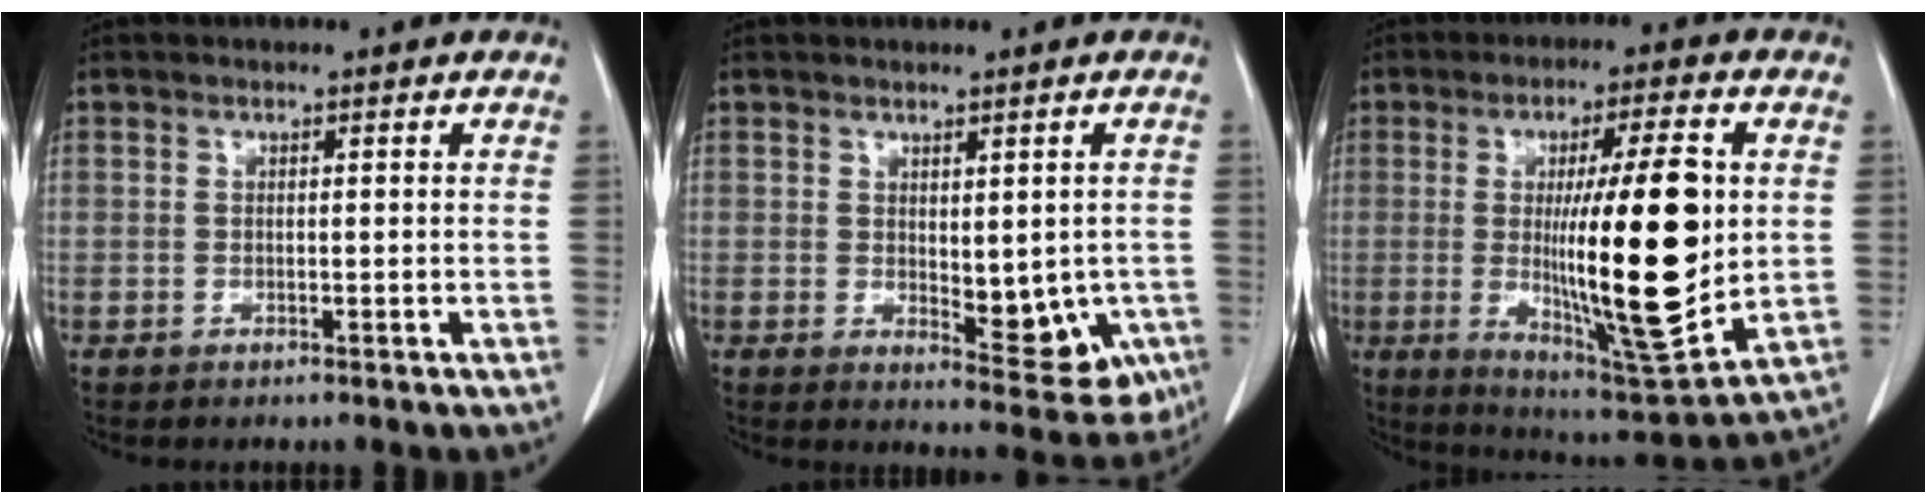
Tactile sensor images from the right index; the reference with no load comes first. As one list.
[{"total": 8.8, "force": [-1.6, 3.9, 7.7], "torque": [-0.073, -0.012, -0.010]}, {"total": 20.0, "force": [0.7, 2.6, 19.8], "torque": [-0.324, -0.016, 0.017]}]